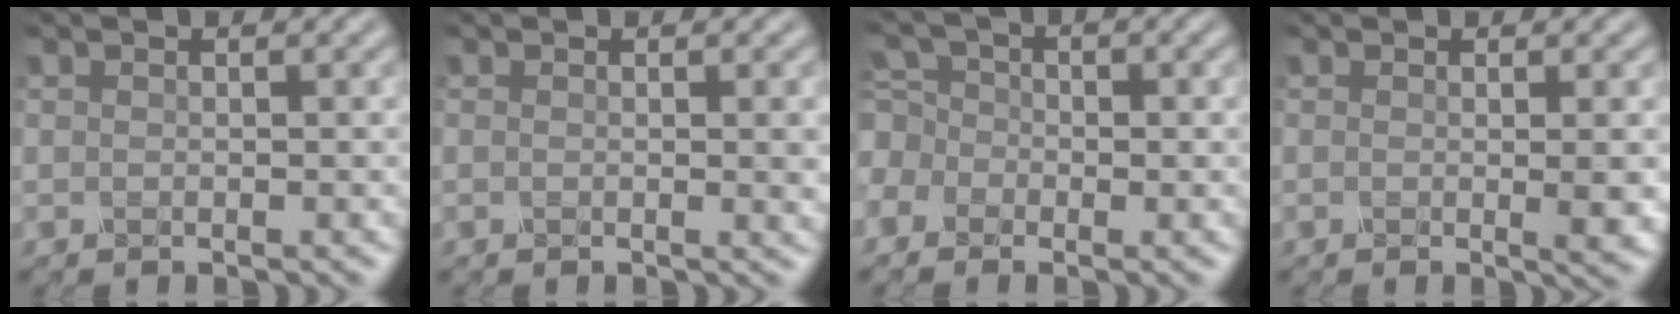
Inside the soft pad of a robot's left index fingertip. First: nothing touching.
{"total": 1.6, "force": [0.0, 0.3, 1.5], "torque": [-0.018, -0.002, -0.002]}
{"total": 4.2, "force": [-1.2, 3.7, 1.5], "torque": [-0.028, 0.021, -0.044]}
{"total": 2.3, "force": [-0.1, 0.5, 2.3], "torque": [-0.027, -0.003, -0.001]}